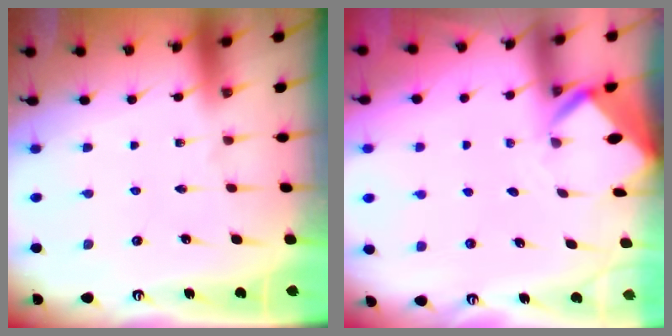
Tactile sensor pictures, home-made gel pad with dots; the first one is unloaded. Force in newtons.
{"total": 3.2, "press": 3.2, "slide": 0.1}